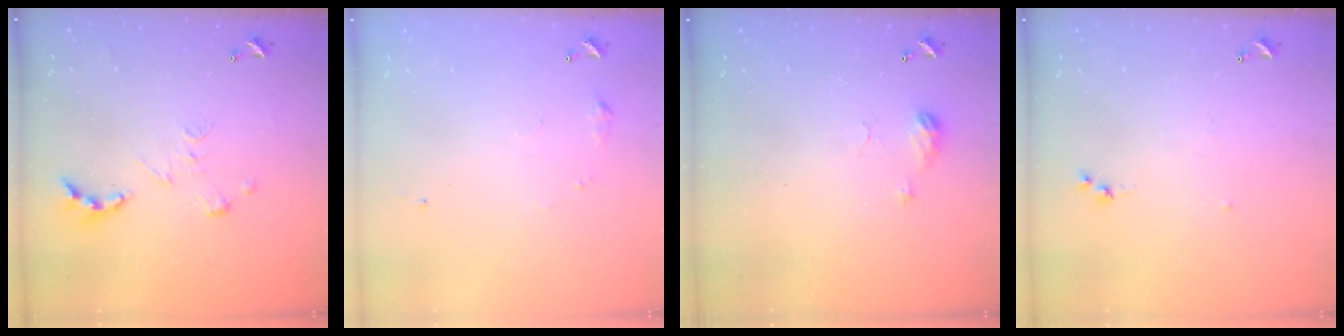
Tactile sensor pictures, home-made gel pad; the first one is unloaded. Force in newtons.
{"total": 5.9, "press": 5.9, "slide": 0.8}
{"total": 5.4, "press": 5.3, "slide": 0.8}
{"total": 6.0, "press": 6.0, "slide": 0.7}